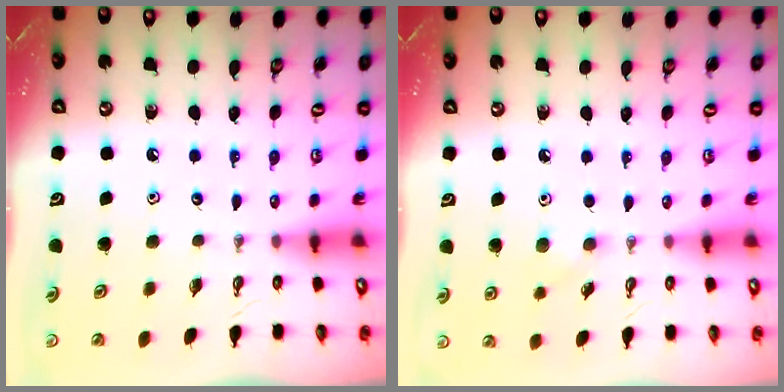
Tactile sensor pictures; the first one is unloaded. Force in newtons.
{"total": 5.4, "press": 5.4, "slide": 0.7}